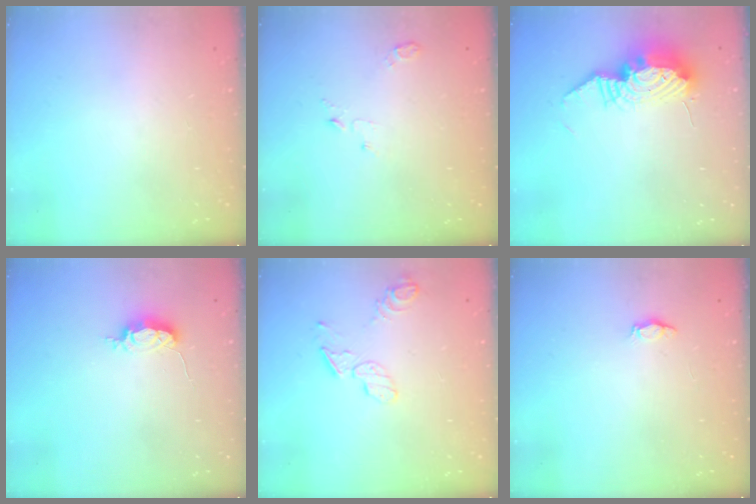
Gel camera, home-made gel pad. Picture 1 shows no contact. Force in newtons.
{"total": 3.8, "press": 3.8, "slide": 0.4}
{"total": 13.1, "press": 13.1, "slide": 1.0}
{"total": 5.2, "press": 5.1, "slide": 0.4}
{"total": 6.5, "press": 6.5, "slide": 0.0}
{"total": 2.2, "press": 2.2, "slide": 0.3}